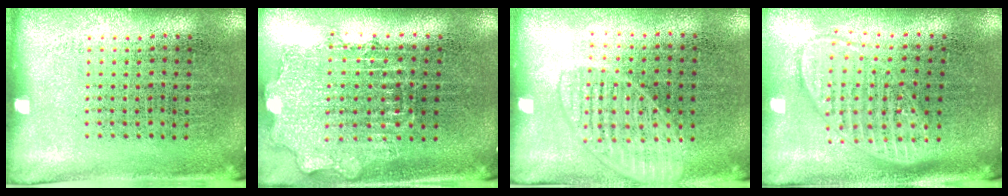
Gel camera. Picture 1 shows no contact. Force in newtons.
{"total": 1.7, "press": 1.4, "slide": 1.0}
{"total": 1.4, "press": 1.3, "slide": 0.6}
{"total": 1.8, "press": 1.5, "slide": 1.0}